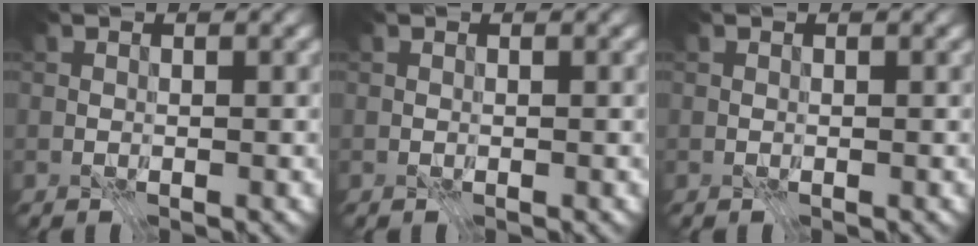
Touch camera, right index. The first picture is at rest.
{"total": 0.0}
{"total": 0.0}